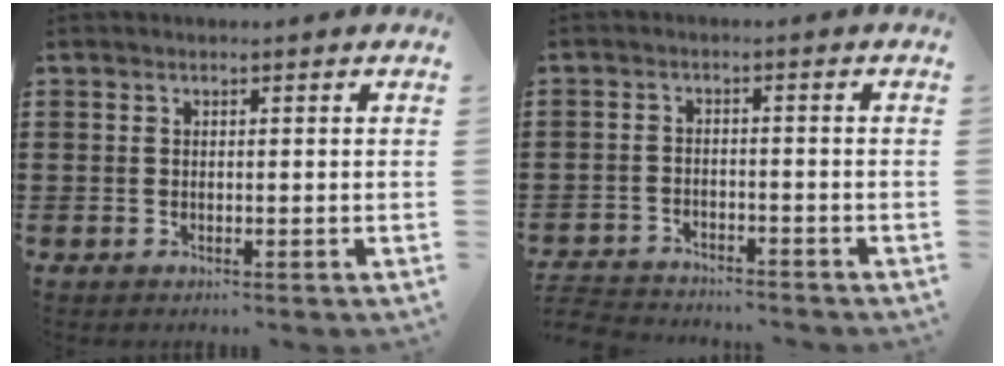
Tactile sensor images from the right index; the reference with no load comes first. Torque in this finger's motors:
{"motor_torque": [-2.14, 0.00, -1.05, -0.21]}